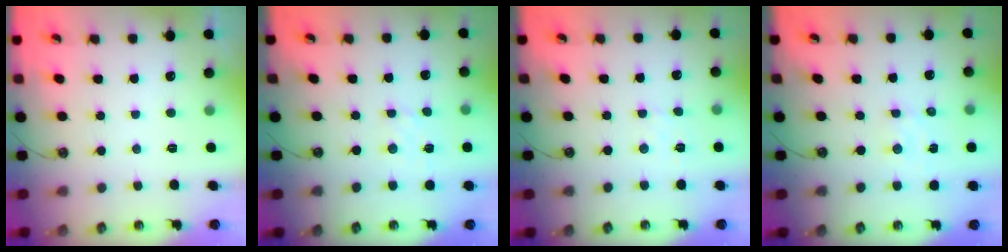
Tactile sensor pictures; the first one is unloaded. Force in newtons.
{"total": 2.8, "press": 2.8, "slide": 0.4}
{"total": 1.6, "press": 1.5, "slide": 0.4}
{"total": 2.2, "press": 2.2, "slide": 0.3}